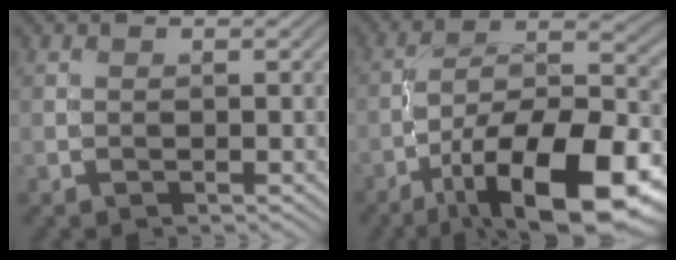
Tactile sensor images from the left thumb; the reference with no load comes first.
{"total": 18.2, "force": [-9.7, 6.6, 13.9], "torque": [-0.219, -0.005, -0.167]}